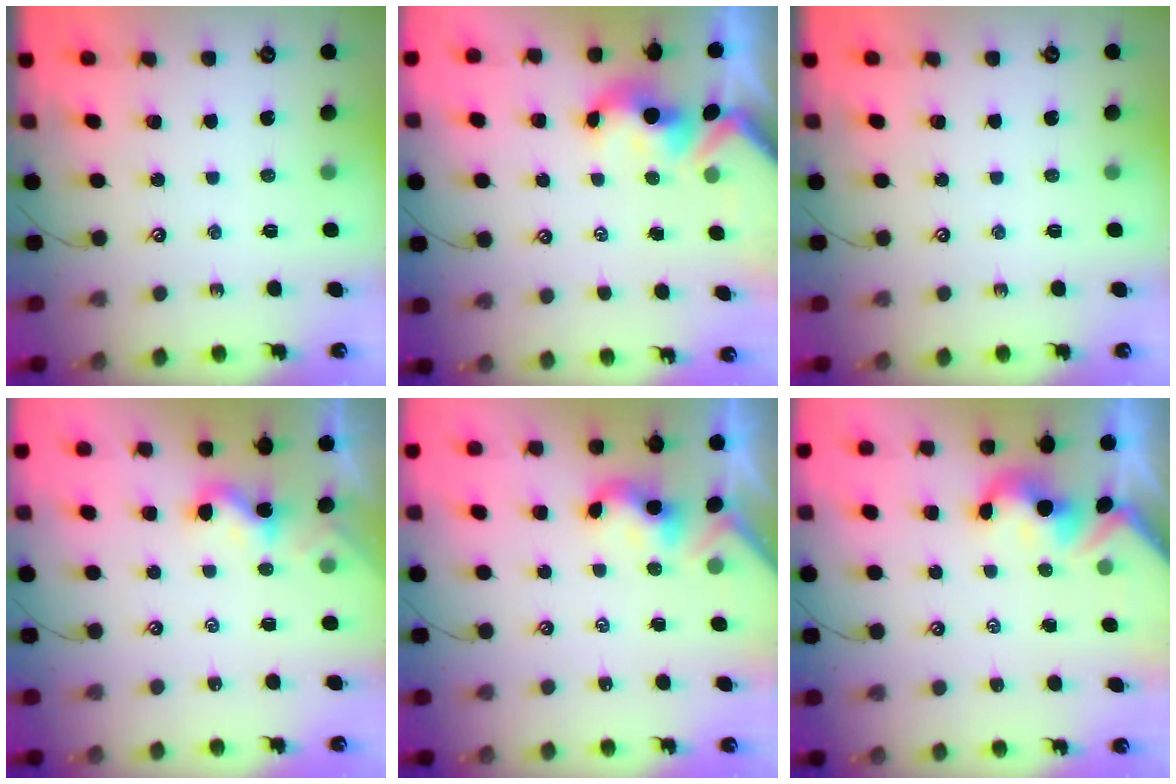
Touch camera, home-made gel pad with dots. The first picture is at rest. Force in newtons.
{"total": 2.1, "press": 1.9, "slide": 0.7}
{"total": 0.0}
{"total": 1.0, "press": 0.9, "slide": 0.5}
{"total": 2.1, "press": 2.1, "slide": 0.3}
{"total": 1.6, "press": 1.5, "slide": 0.6}